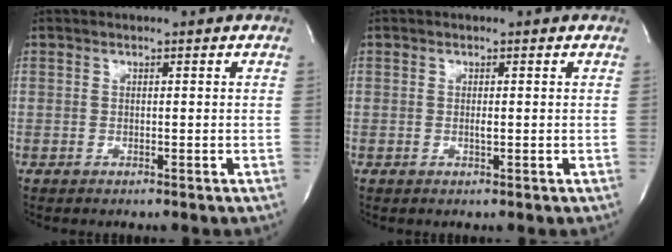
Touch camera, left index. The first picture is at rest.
{"total": 0.6, "force": [0.0, 0.0, 0.6], "torque": [-0.015, -0.003, -0.001]}